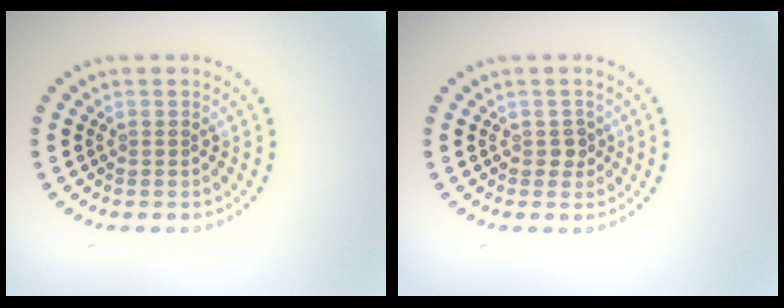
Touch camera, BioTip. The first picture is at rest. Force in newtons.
{"total": 1.1, "press": 1.0, "slide": 0.5}